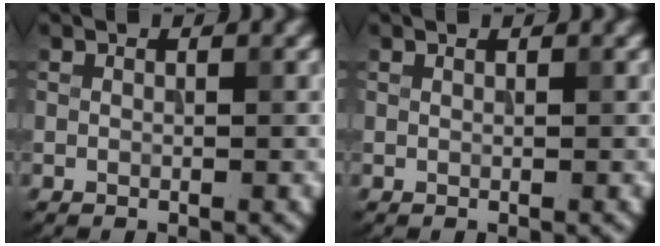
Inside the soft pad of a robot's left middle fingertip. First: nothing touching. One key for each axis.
{"total": 0.0}